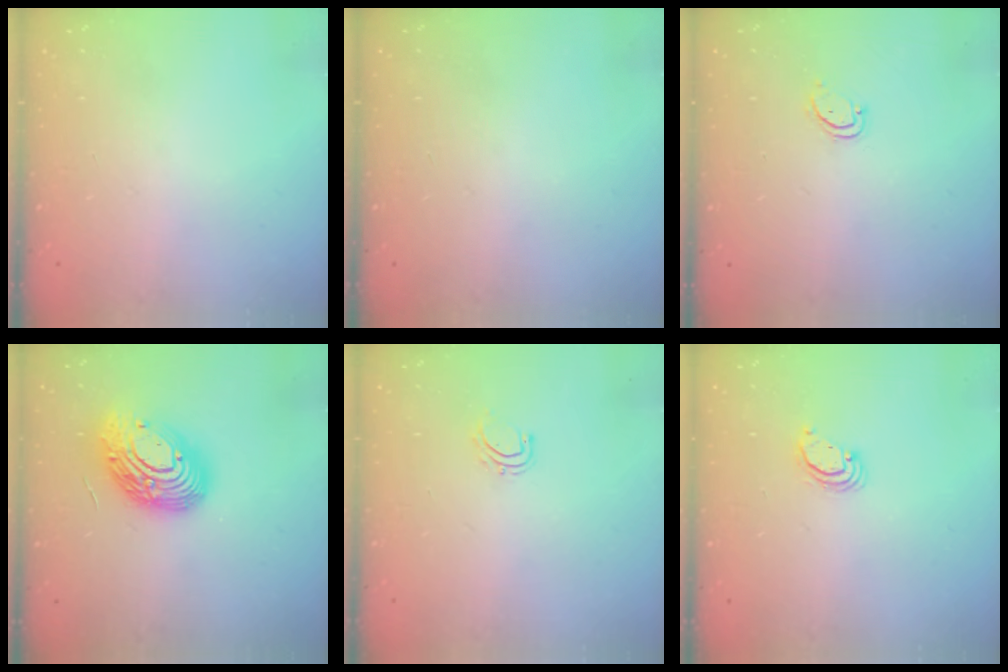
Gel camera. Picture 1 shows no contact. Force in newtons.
{"total": 0.0}
{"total": 2.7, "press": 2.6, "slide": 0.3}
{"total": 15.7, "press": 15.7, "slide": 1.1}
{"total": 4.8, "press": 4.7, "slide": 0.7}
{"total": 2.7, "press": 2.7, "slide": 0.2}